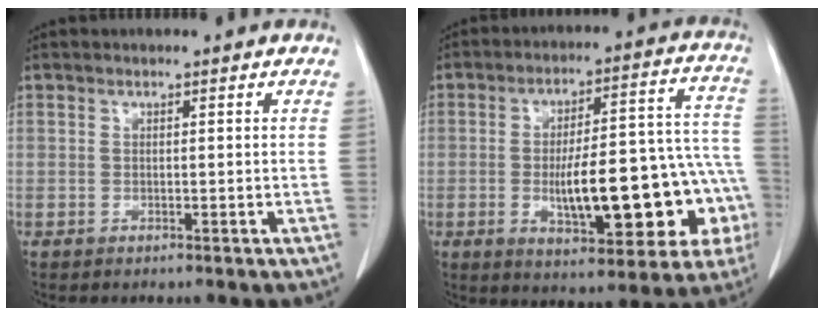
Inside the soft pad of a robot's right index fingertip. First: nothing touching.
{"total": 21.2, "force": [-4.8, 6.3, 19.7], "torque": [-0.211, 0.042, -0.048]}